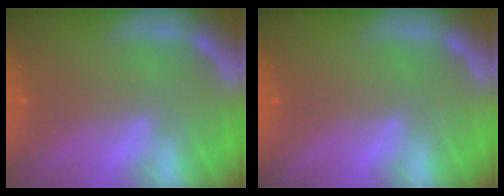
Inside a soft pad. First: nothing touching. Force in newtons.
{"total": 0.0}